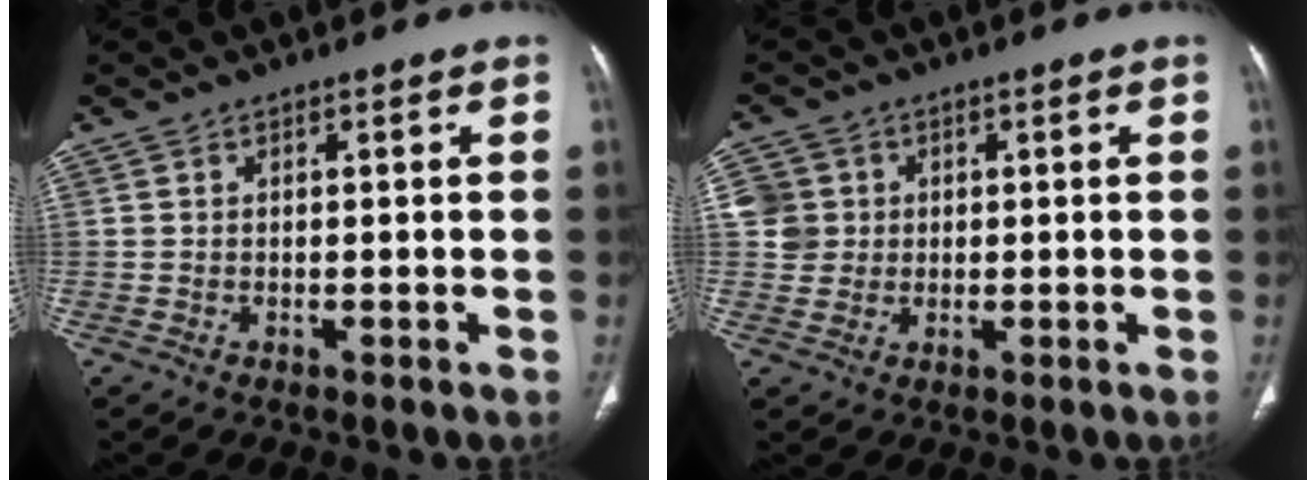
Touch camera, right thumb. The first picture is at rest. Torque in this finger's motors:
{"motor_torque": [0.43, 0.38, 0.31, 0.16, -0.01]}